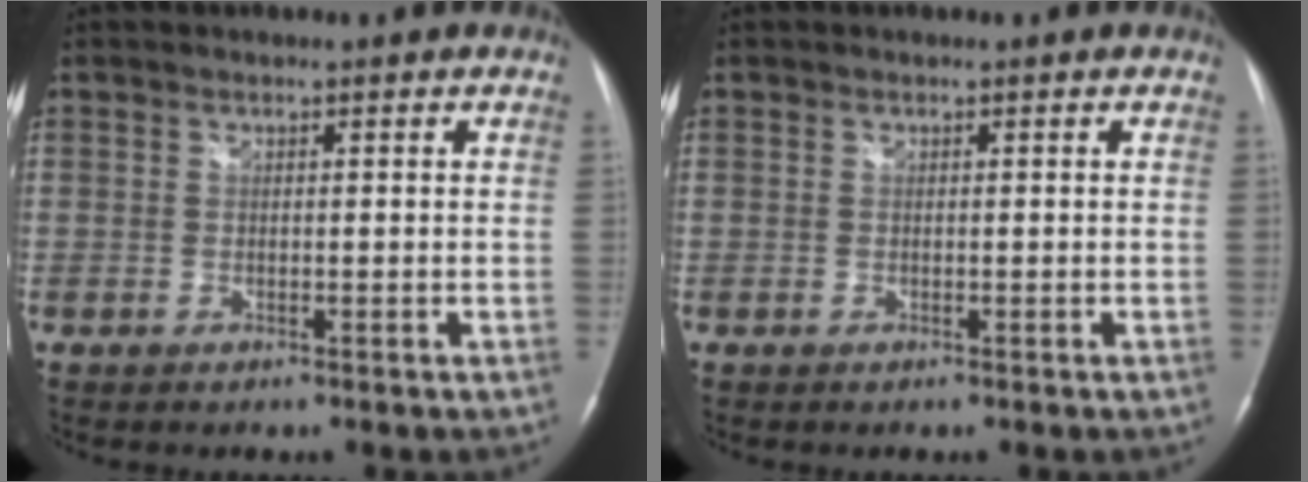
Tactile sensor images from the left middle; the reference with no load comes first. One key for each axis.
{"total": 0.0}